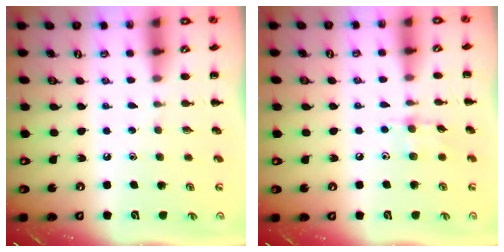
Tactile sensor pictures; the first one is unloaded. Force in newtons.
{"total": 5.3, "press": 5.1, "slide": 1.2}